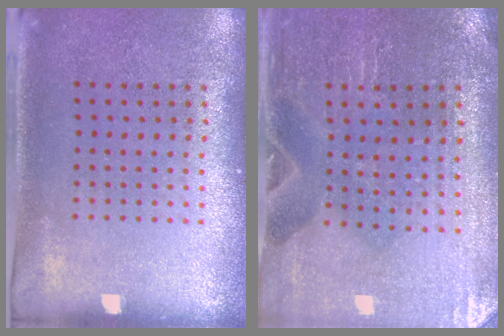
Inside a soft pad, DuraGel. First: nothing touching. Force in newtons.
{"total": 0.6, "press": 0.6, "slide": 0.0}